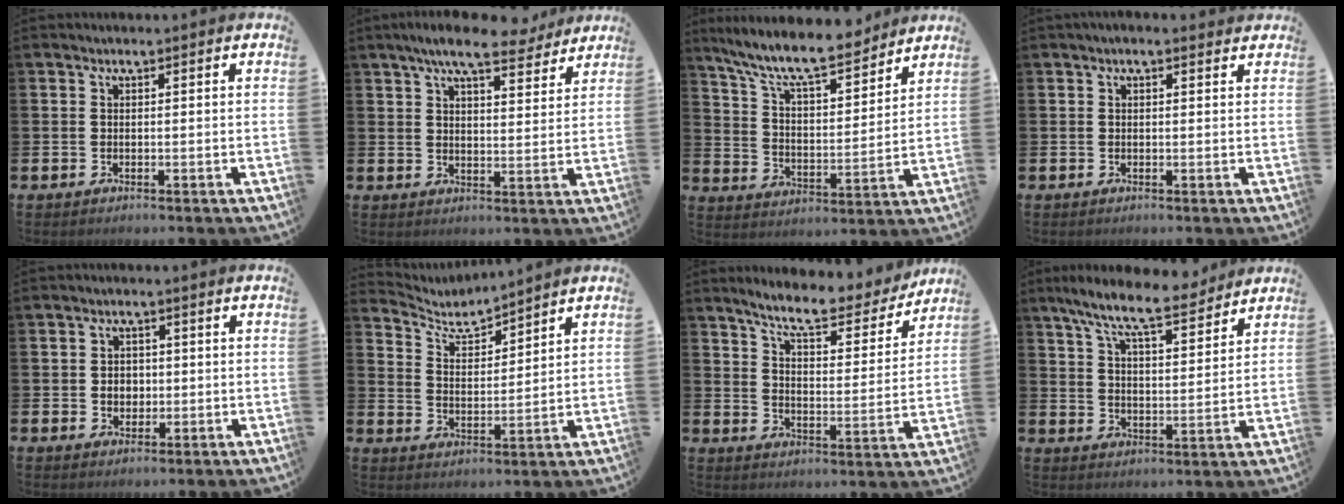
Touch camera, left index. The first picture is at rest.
{"total": 8.3, "force": [7.3, 1.8, 3.6], "torque": [-0.068, -0.029, 0.129]}
{"total": 10.5, "force": [9.4, 2.0, 4.4], "torque": [-0.106, -0.063, 0.161]}
{"total": 0.7, "force": [0.4, 0.2, 0.5], "torque": [-0.005, 0.003, 0.006]}
{"total": 2.6, "force": [-0.1, 2.3, 1.1], "torque": [-0.004, 0.001, -0.010]}
{"total": 4.6, "force": [4.5, 0.9, 0.7], "torque": [-0.040, -0.028, 0.078]}
{"total": 8.1, "force": [7.4, 1.5, 2.9], "torque": [-0.071, -0.048, 0.123]}
{"total": 9.2, "force": [8.1, 1.6, 4.2], "torque": [-0.100, -0.040, 0.141]}